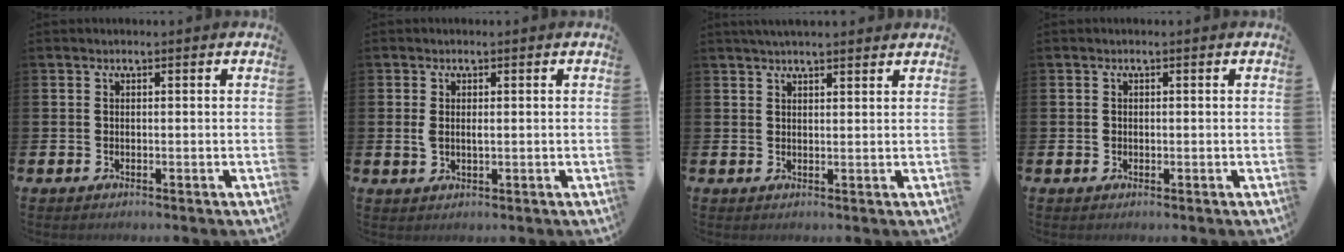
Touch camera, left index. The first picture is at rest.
{"total": 1.4, "force": [0.4, 0.7, 1.2], "torque": [-0.011, 0.000, 0.002]}
{"total": 2.9, "force": [2.7, 0.3, 1.0], "torque": [-0.023, -0.004, 0.050]}
{"total": 0.6, "force": [0.0, 0.6, 0.2], "torque": [-0.001, 0.004, -0.002]}